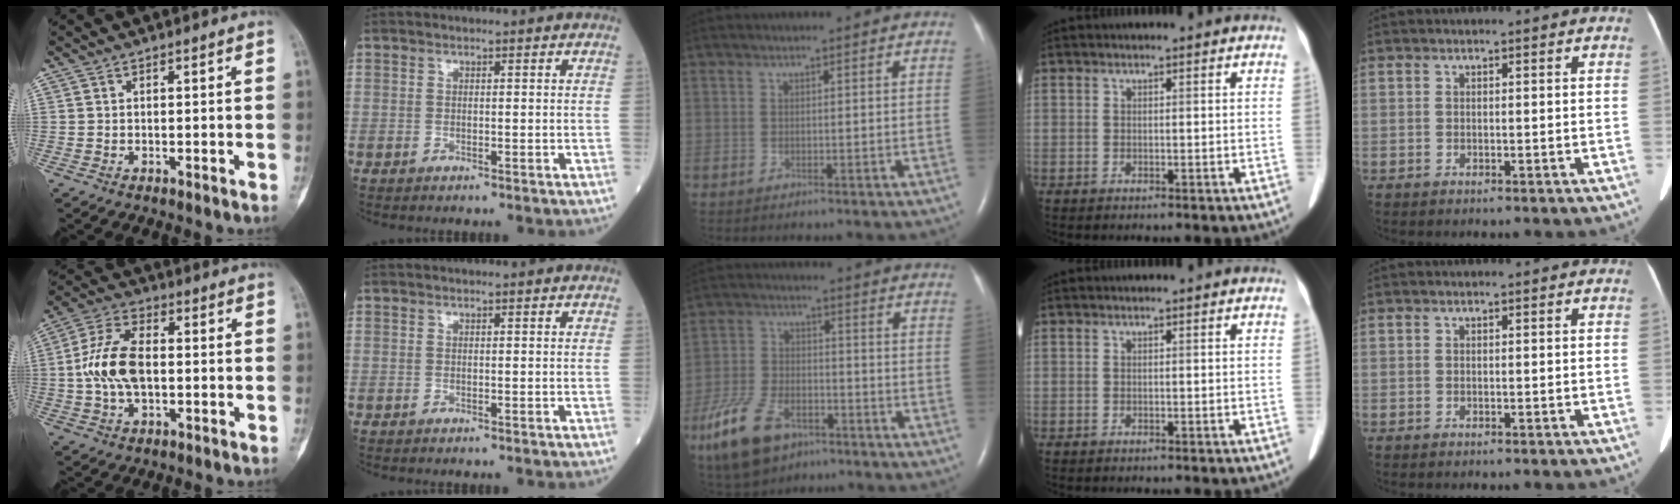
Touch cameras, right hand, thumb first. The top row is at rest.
{"thumb": {"total": 11.6, "force": [-0.2, 6.6, 9.5], "torque": [-0.187, 0.020, -0.007]}, "middle": {"total": 11.8, "force": [-6.9, 6.1, 7.4], "torque": [-0.167, -0.004, -0.123]}}